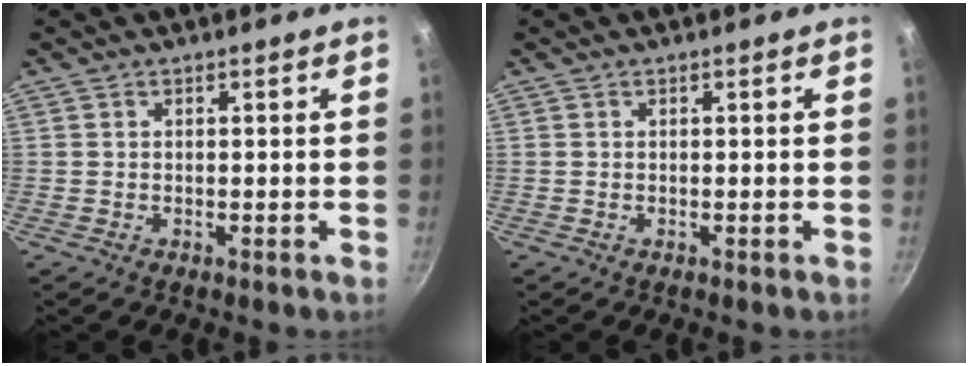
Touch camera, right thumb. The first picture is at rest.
{"total": 0.0}